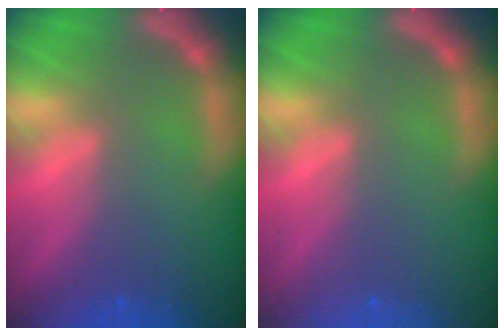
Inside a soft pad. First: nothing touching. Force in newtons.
{"total": 0.0}